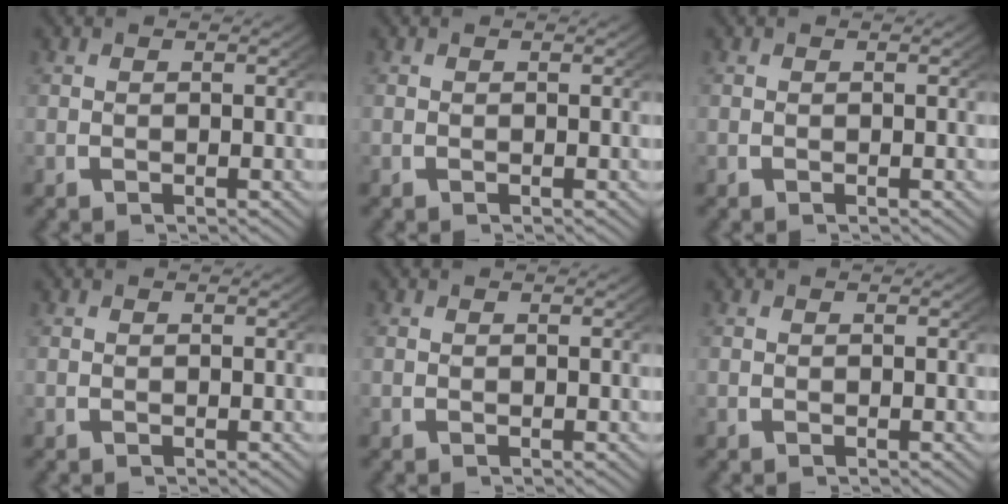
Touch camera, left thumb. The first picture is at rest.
{"total": 0.0}
{"total": 0.0}
{"total": 0.0}
{"total": 0.0}
{"total": 0.0}